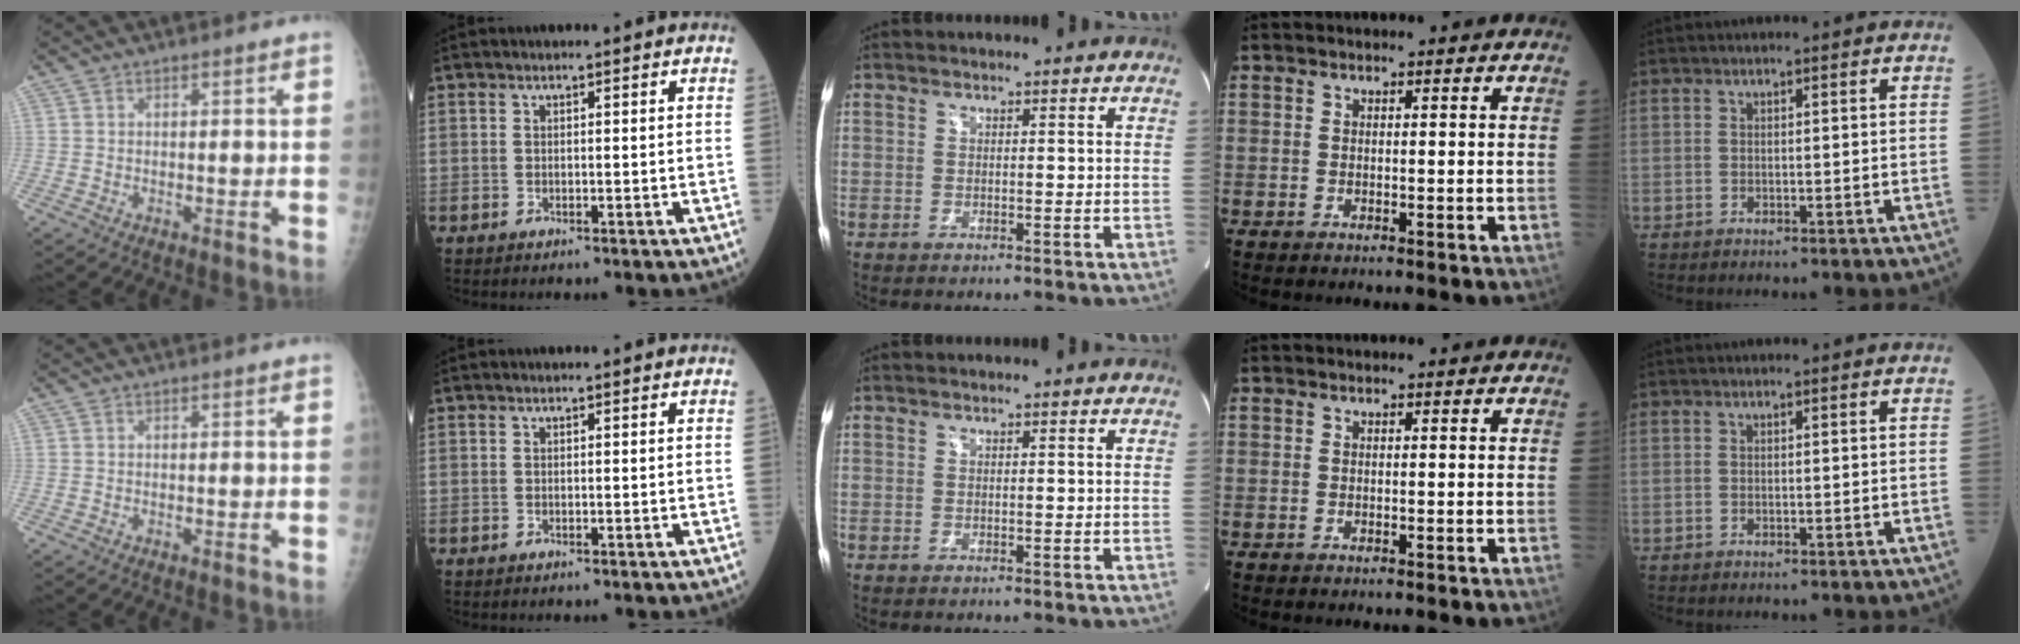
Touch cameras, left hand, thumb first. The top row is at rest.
{}